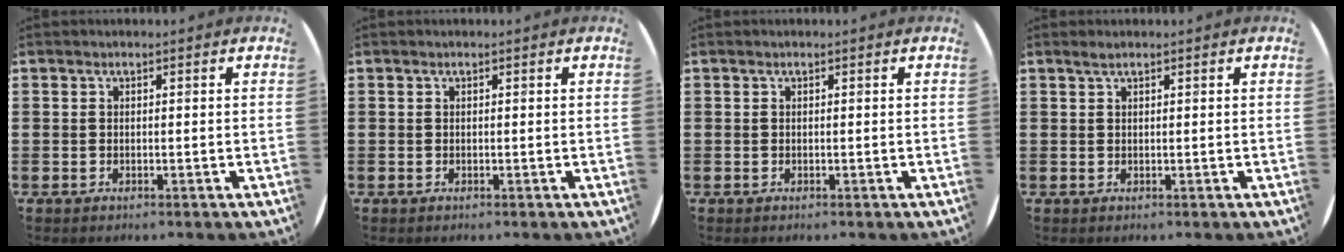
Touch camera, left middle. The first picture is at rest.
{"total": 0.0}
{"total": 0.0}
{"total": 0.8, "force": [0.6, 0.0, 0.5], "torque": [-0.010, 0.002, 0.011]}